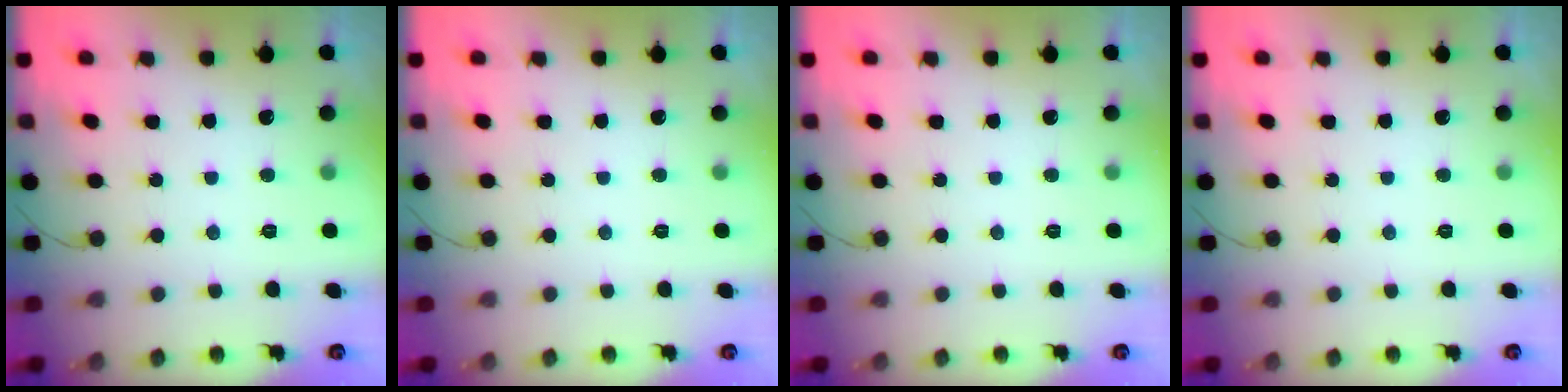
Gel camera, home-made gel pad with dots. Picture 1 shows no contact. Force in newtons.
{"total": 0.0}
{"total": 0.0}
{"total": 0.0}